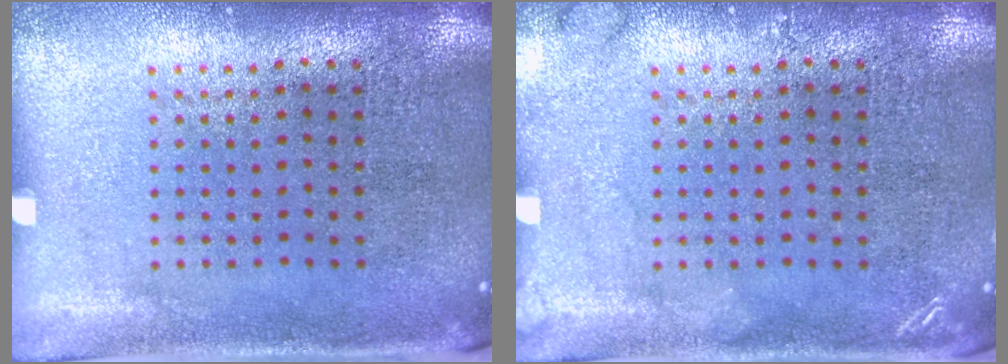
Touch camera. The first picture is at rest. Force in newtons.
{"total": 1.5, "press": 1.5, "slide": 0.2}